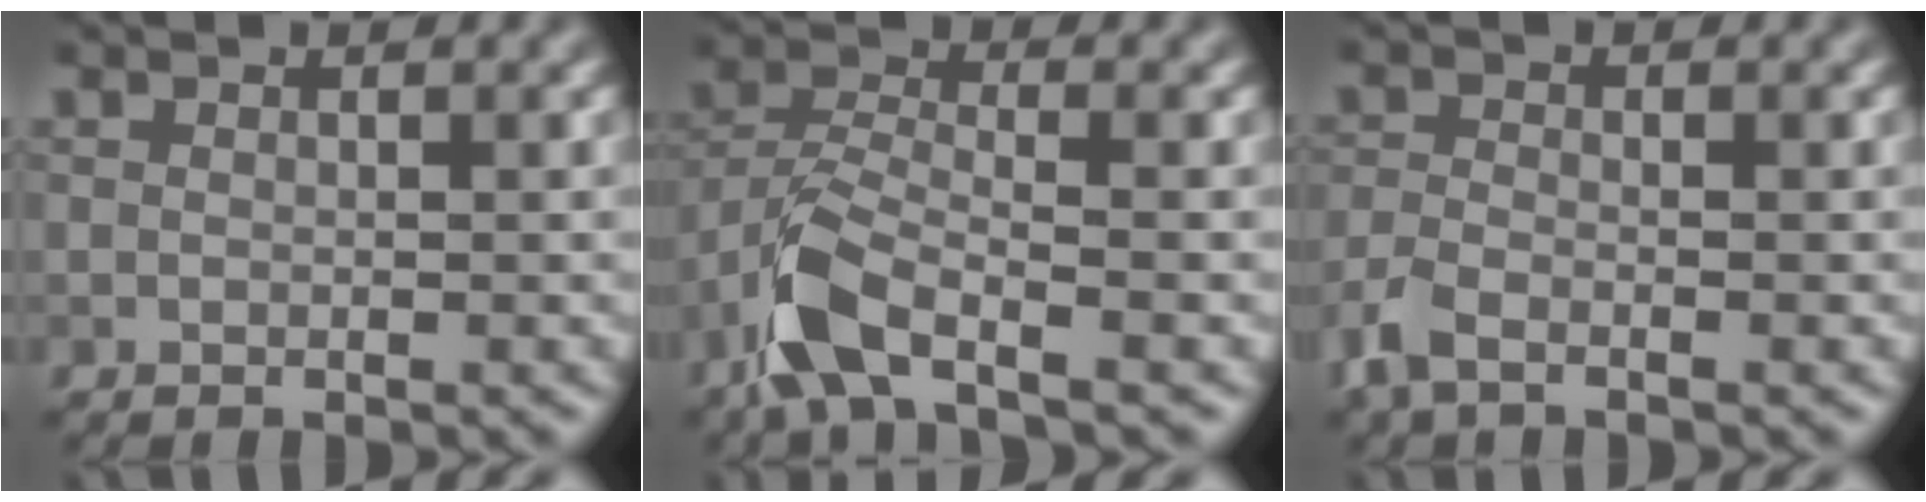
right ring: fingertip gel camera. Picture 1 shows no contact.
{"total": 5.5, "force": [-3.6, 1.8, 3.8], "torque": [-0.079, -0.002, -0.082]}
{"total": 2.7, "force": [-1.8, 1.1, 1.7], "torque": [-0.042, -0.006, -0.050]}